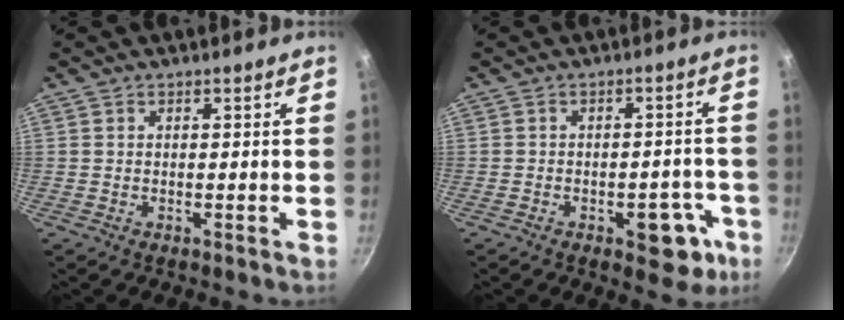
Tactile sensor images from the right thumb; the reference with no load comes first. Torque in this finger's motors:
{"motor_torque": [0.80, 0.82, 0.93, -0.80, 0.01]}